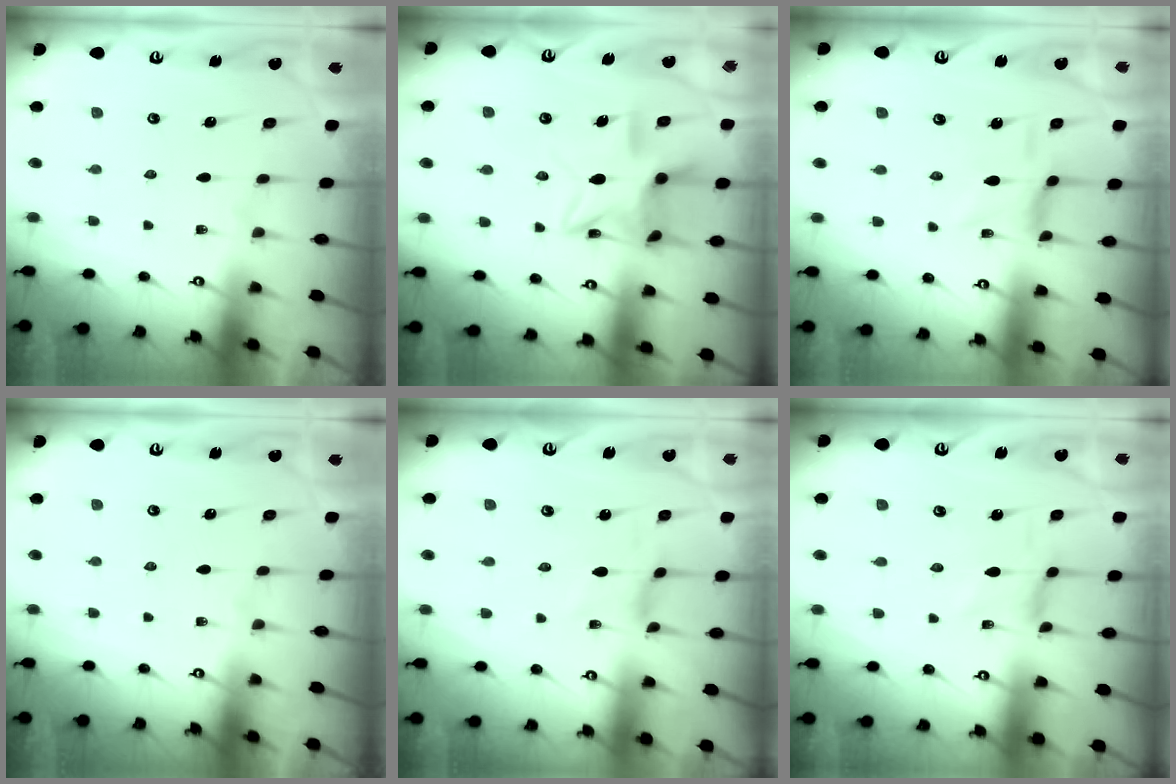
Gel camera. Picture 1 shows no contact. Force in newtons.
{"total": 12.1, "press": 12.0, "slide": 1.0}
{"total": 1.8, "press": 1.7, "slide": 0.4}
{"total": 0.0}
{"total": 1.5, "press": 1.5, "slide": 0.3}
{"total": 0.0}